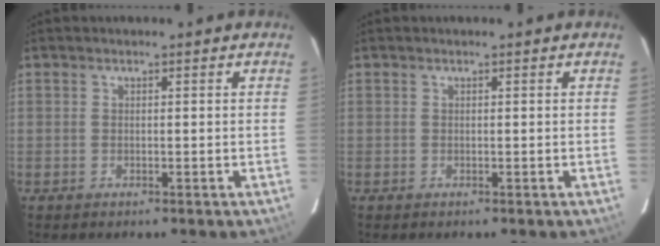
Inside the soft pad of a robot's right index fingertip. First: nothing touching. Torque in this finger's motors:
{"motor_torque": [0.07, 0.03, 0.04, 0.01]}